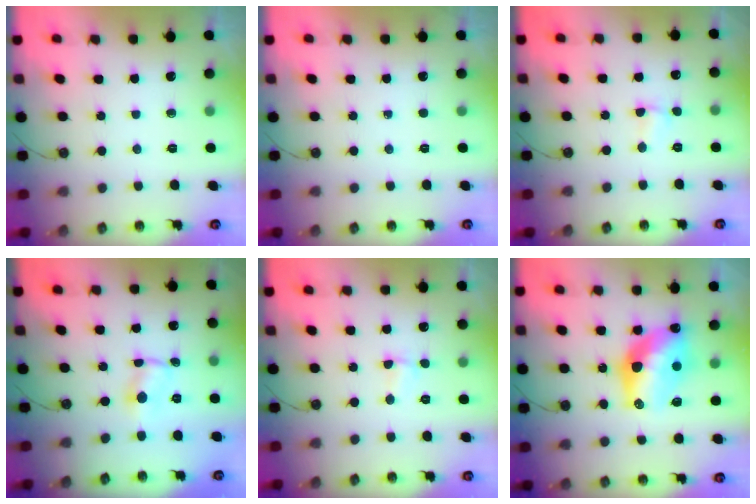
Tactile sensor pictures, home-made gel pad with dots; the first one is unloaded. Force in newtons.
{"total": 0.0}
{"total": 1.8, "press": 1.7, "slide": 0.5}
{"total": 1.3, "press": 1.3, "slide": 0.2}
{"total": 2.3, "press": 1.9, "slide": 1.4}
{"total": 14.1, "press": 14.1, "slide": 1.2}